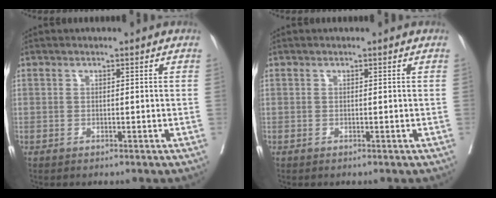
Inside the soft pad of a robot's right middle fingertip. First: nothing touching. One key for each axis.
{"total": 0.0}